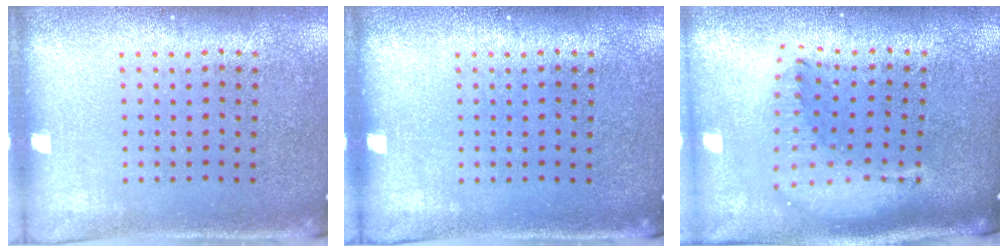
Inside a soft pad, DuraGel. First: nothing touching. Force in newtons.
{"total": 0.0}
{"total": 1.8, "press": 1.5, "slide": 1.0}